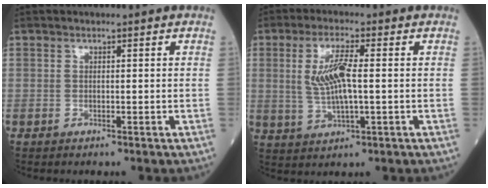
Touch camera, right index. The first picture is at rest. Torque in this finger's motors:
{"motor_torque": [0.20, -0.02, 0.15, 0.14]}